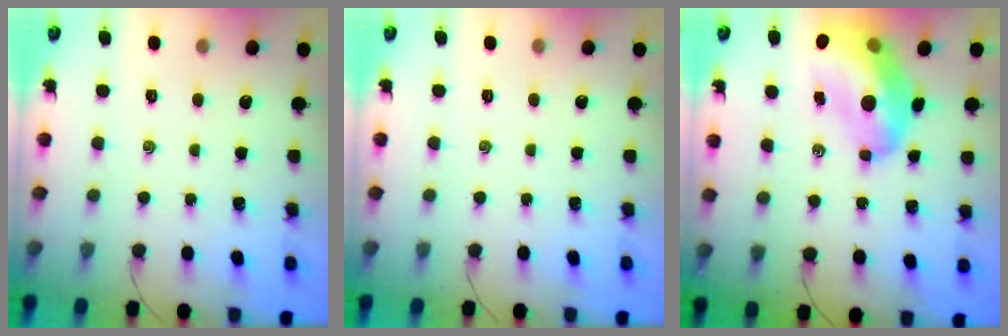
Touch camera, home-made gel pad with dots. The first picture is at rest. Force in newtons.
{"total": 0.0}
{"total": 15.5, "press": 14.9, "slide": 4.2}